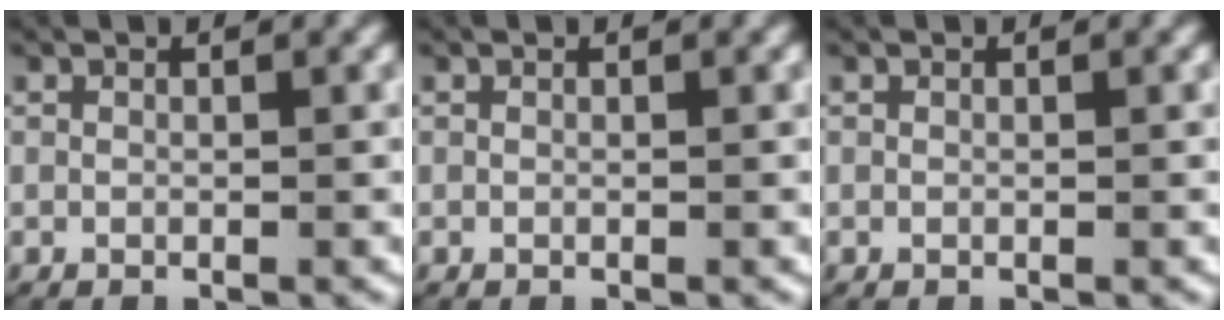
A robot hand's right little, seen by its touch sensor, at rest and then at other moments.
{"total": 0.0}
{"total": 0.0}